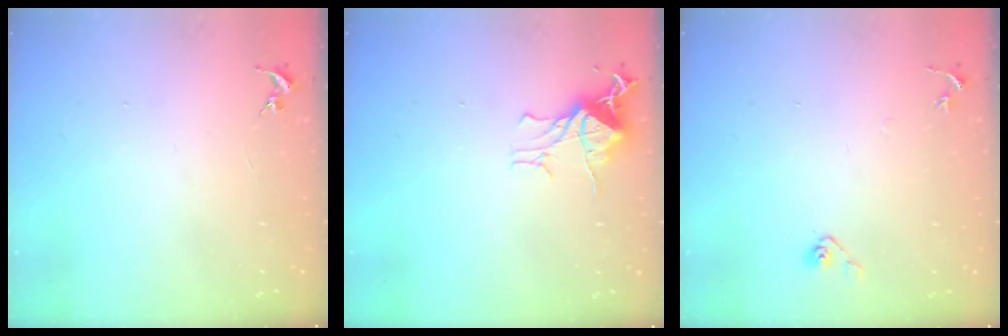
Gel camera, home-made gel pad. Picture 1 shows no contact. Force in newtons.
{"total": 11.3, "press": 11.3, "slide": 0.9}
{"total": 4.5, "press": 4.4, "slide": 0.8}